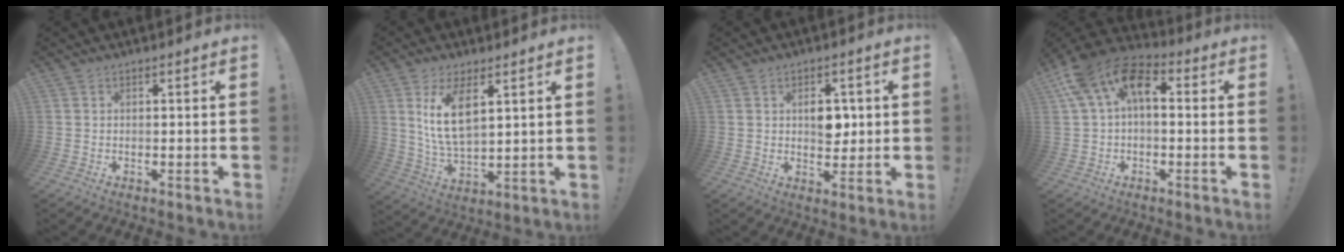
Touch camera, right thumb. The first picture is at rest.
{"total": 11.0, "force": [4.6, 4.9, 8.7], "torque": [-0.169, -0.022, 0.080]}
{"total": 6.5, "force": [1.1, 4.8, 4.3], "torque": [-0.048, 0.000, 0.016]}
{"total": 14.0, "force": [2.6, 8.6, 10.7], "torque": [-0.193, 0.014, 0.051]}